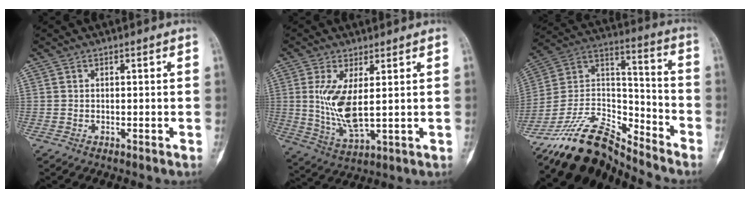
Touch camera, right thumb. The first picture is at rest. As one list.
[{"total": 9.4, "force": [1.5, 3.4, 8.6], "torque": [-0.180, -0.023, 0.040]}, {"total": 16.0, "force": [-14.7, 4.8, 4.1], "torque": [-0.061, 0.125, -0.275]}]